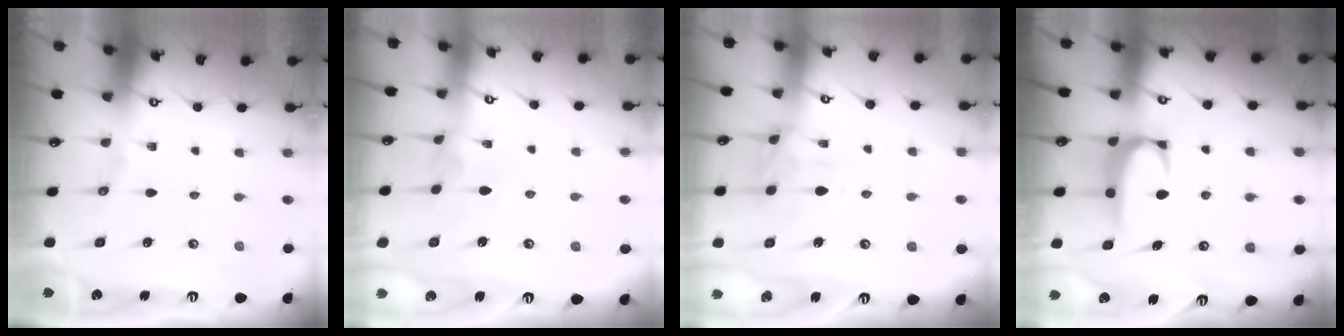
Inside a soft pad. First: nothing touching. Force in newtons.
{"total": 4.0, "press": 4.0, "slide": 0.2}
{"total": 3.5, "press": 3.3, "slide": 1.3}
{"total": 2.0, "press": 1.9, "slide": 0.6}